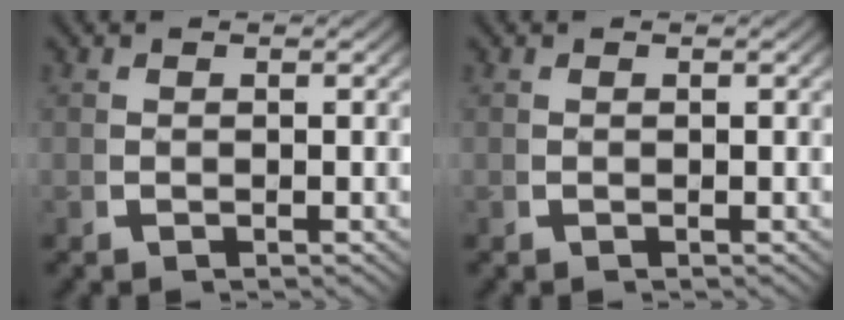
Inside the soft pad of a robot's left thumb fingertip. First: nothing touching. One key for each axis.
{"total": 0.0}